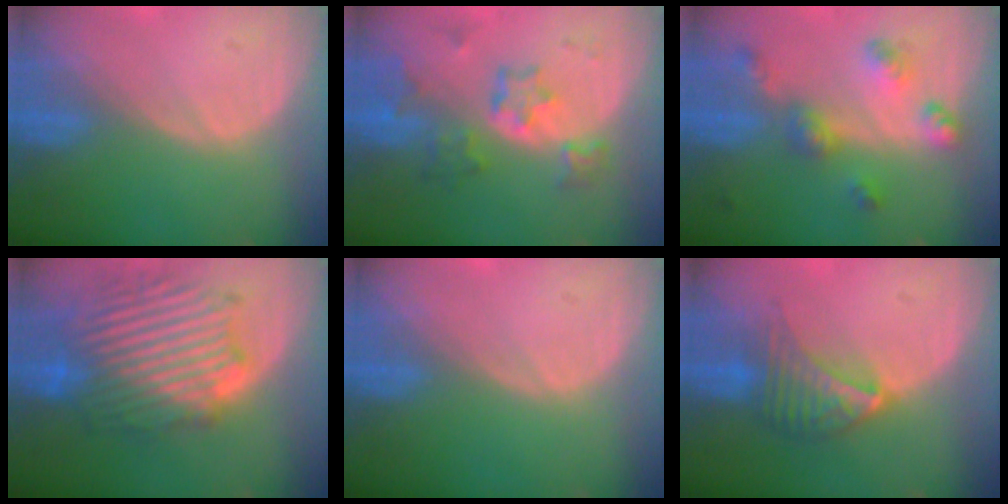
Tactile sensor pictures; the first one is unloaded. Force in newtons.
{"total": 7.2, "press": 6.4, "slide": 3.1}
{"total": 6.8, "press": 6.0, "slide": 3.2}
{"total": 12.8, "press": 12.7, "slide": 1.0}
{"total": 0.0}
{"total": 7.1, "press": 6.3, "slide": 3.3}